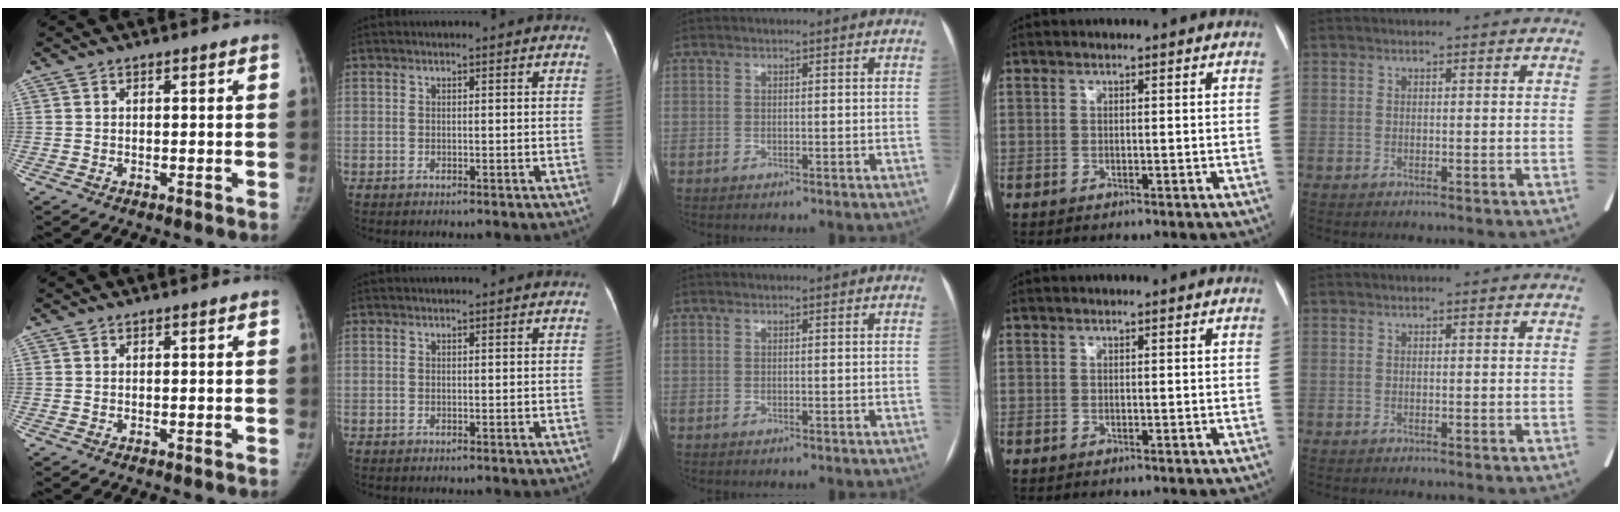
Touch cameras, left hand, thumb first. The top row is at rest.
{}